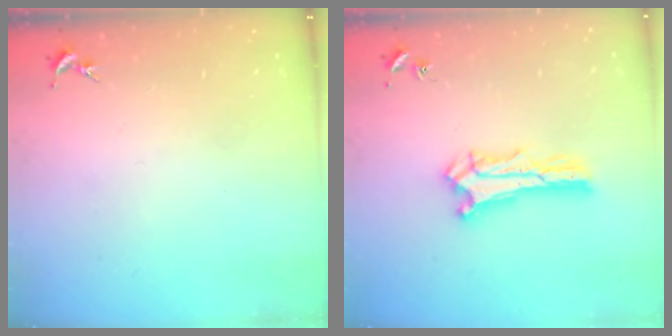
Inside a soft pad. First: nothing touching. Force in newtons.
{"total": 1.5, "press": 1.5, "slide": 0.2}